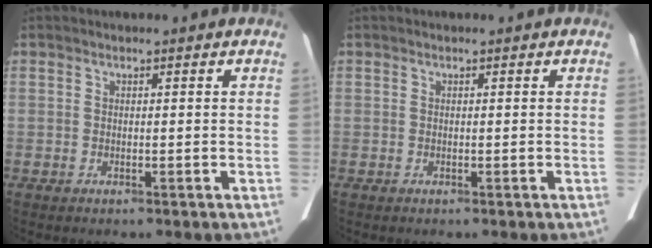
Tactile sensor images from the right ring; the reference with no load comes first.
{"total": 0.0}